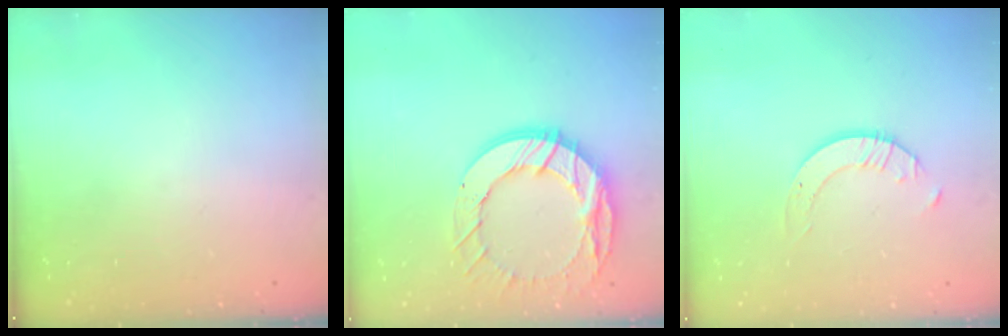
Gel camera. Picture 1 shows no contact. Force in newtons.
{"total": 16.6, "press": 16.6, "slide": 1.5}
{"total": 2.1, "press": 2.1, "slide": 0.2}